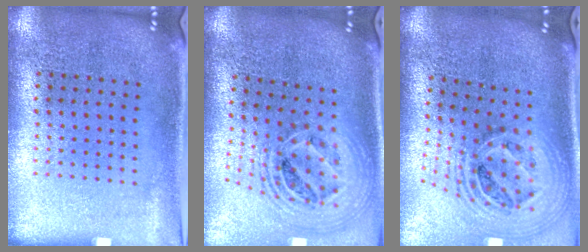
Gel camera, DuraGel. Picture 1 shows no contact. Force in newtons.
{"total": 2.5, "press": 1.8, "slide": 1.7}
{"total": 2.7, "press": 2.0, "slide": 1.9}